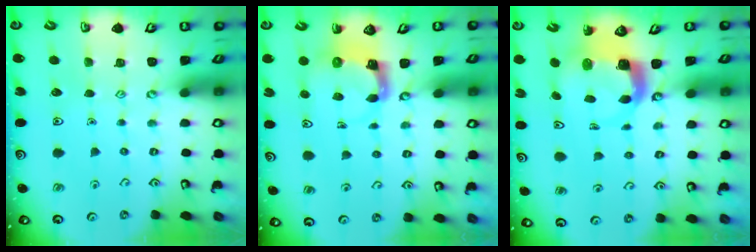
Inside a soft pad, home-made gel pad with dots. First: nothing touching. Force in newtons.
{"total": 3.6, "press": 3.5, "slide": 0.6}
{"total": 5.3, "press": 5.2, "slide": 0.7}